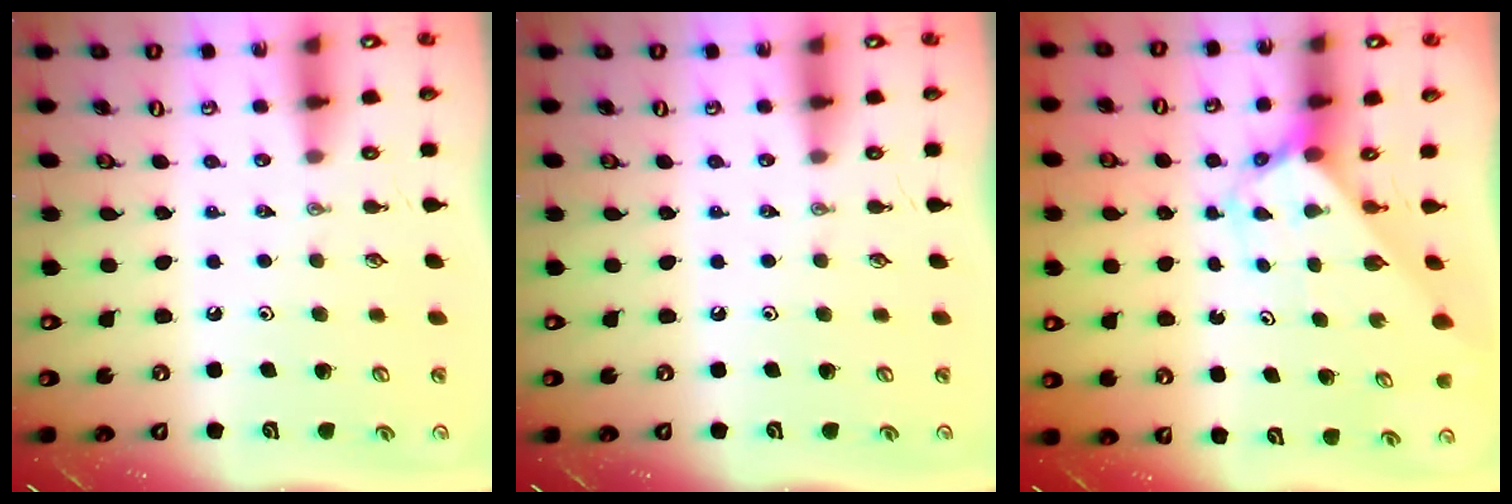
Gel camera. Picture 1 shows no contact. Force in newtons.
{"total": 0.0}
{"total": 2.7, "press": 2.7, "slide": 0.2}